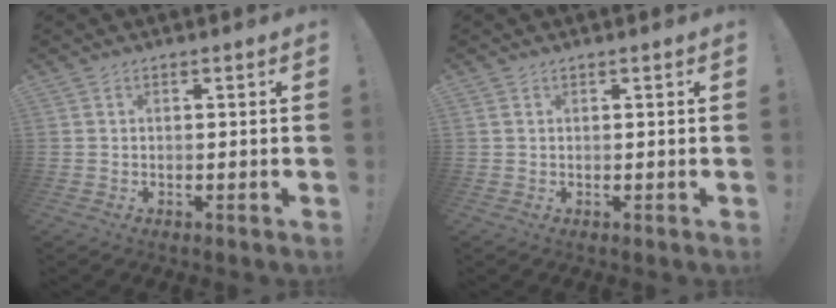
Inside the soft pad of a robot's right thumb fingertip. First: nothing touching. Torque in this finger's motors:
{"motor_torque": [-0.02, -0.12, -0.20, 0.09, 0.07]}